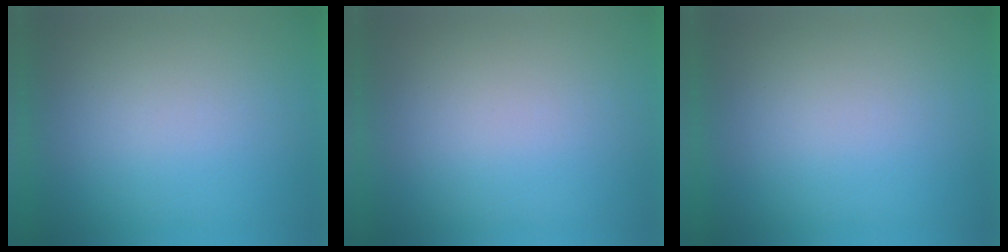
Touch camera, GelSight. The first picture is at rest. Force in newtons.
{"total": 0.0}
{"total": 1.2}